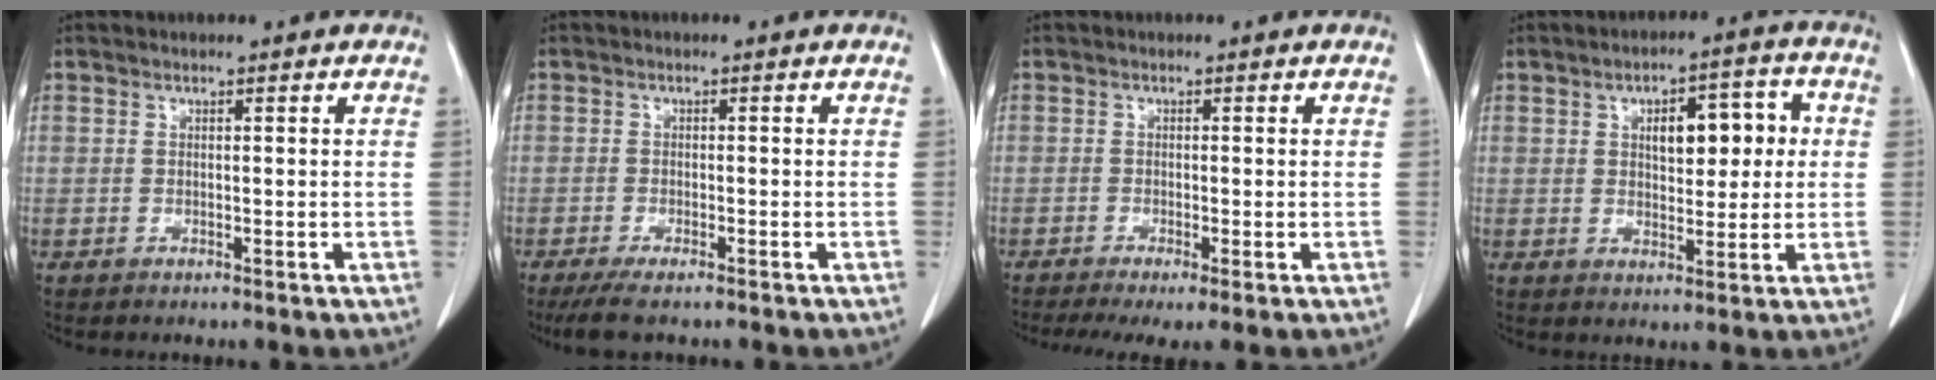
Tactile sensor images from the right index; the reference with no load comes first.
{"total": 5.0, "force": [-3.9, 0.8, 3.0], "torque": [-0.054, -0.014, -0.059]}
{"total": 5.5, "force": [-3.8, 0.7, 3.9], "torque": [-0.063, -0.017, -0.064]}
{"total": 7.9, "force": [1.6, 3.5, 6.9], "torque": [-0.093, 0.023, 0.027]}